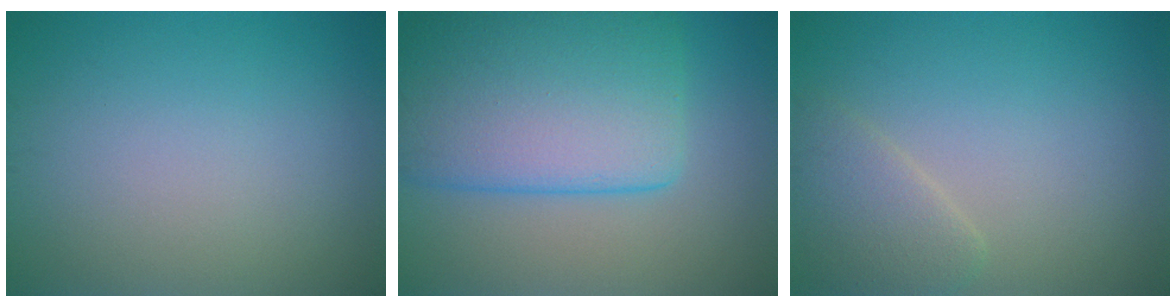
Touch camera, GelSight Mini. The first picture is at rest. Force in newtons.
{"total": 10.9, "press": 10.9, "slide": 0.4}
{"total": 2.5, "press": 2.5, "slide": 0.1}